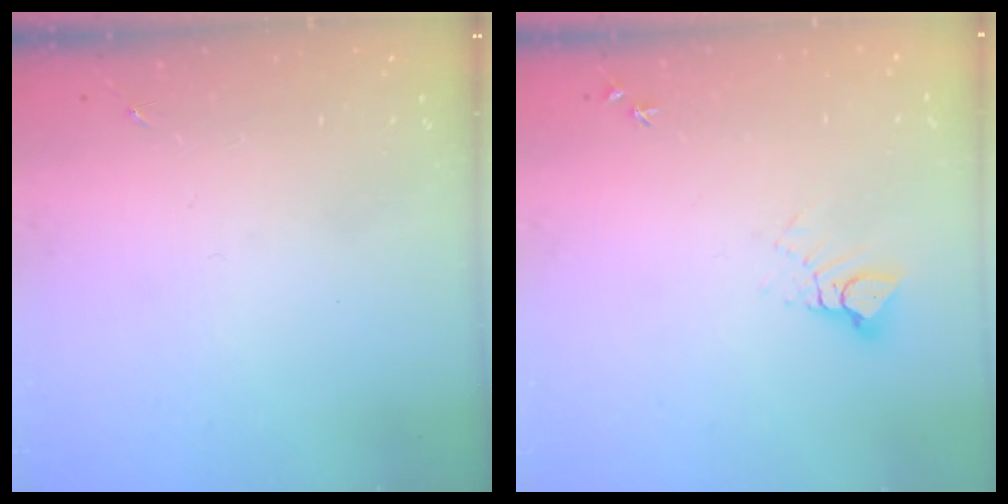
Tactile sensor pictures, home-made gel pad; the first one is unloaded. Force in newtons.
{"total": 4.0, "press": 3.9, "slide": 0.4}